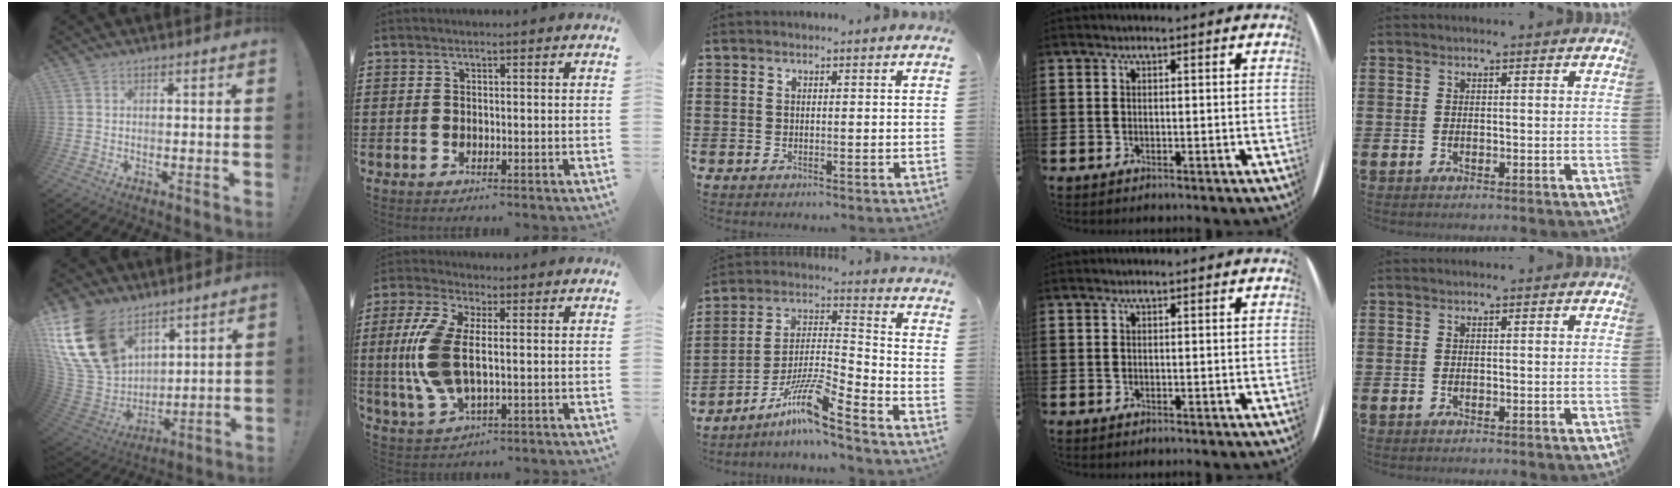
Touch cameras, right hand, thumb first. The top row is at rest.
{"thumb": {"total": 22.4, "force": [12.1, 14.4, 12.1], "torque": [-0.250, -0.063, 0.242]}, "index": {"total": 9.9, "force": [0.4, 4.3, 8.9], "torque": [-0.221, -0.012, -0.001]}, "middle": {"total": 10.5, "force": [-7.8, 0.6, 6.9], "torque": [-0.147, -0.003, -0.158]}}